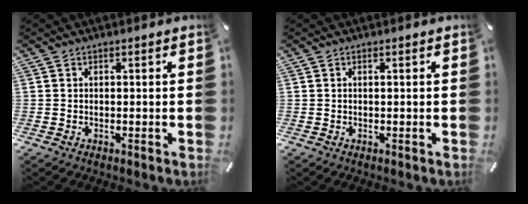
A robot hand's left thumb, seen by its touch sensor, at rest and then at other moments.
{"total": 0.0}